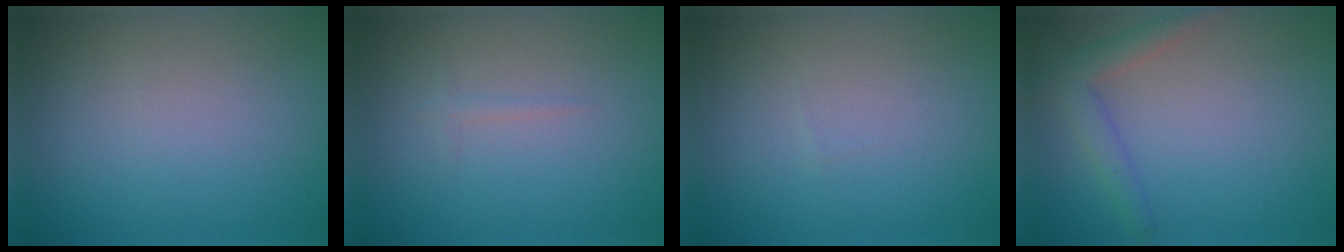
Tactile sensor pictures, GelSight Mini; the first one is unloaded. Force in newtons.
{"total": 0.6, "press": 0.6, "slide": 0.0}
{"total": 0.0}
{"total": 2.9, "press": 2.9, "slide": 0.2}